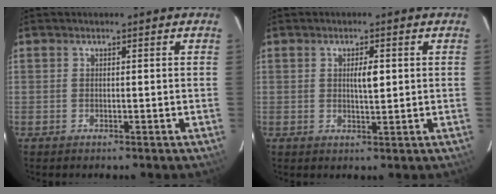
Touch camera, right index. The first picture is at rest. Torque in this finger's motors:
{"motor_torque": [0.25, 0.10, 0.04, 0.03]}